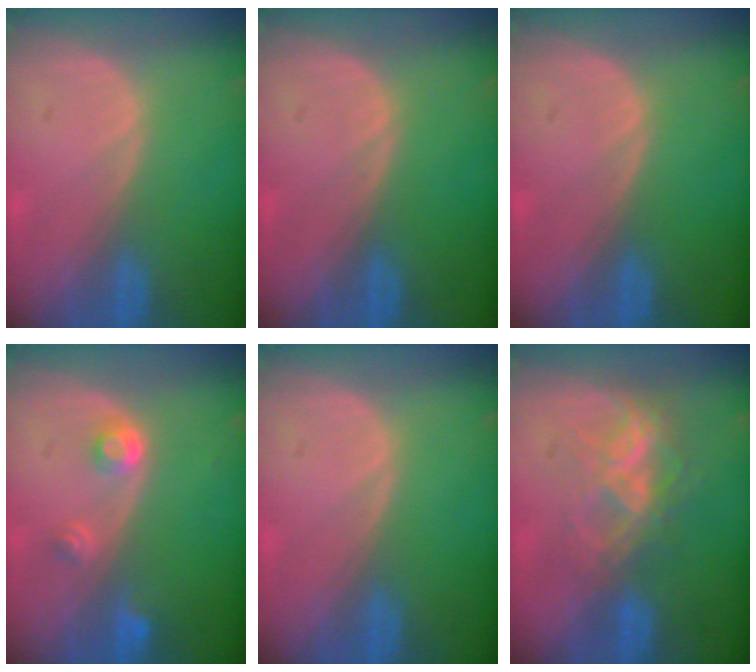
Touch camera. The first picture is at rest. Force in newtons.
{"total": 0.0}
{"total": 0.0}
{"total": 2.9, "press": 2.7, "slide": 1.0}
{"total": 0.0}
{"total": 7.3, "press": 6.1, "slide": 3.9}